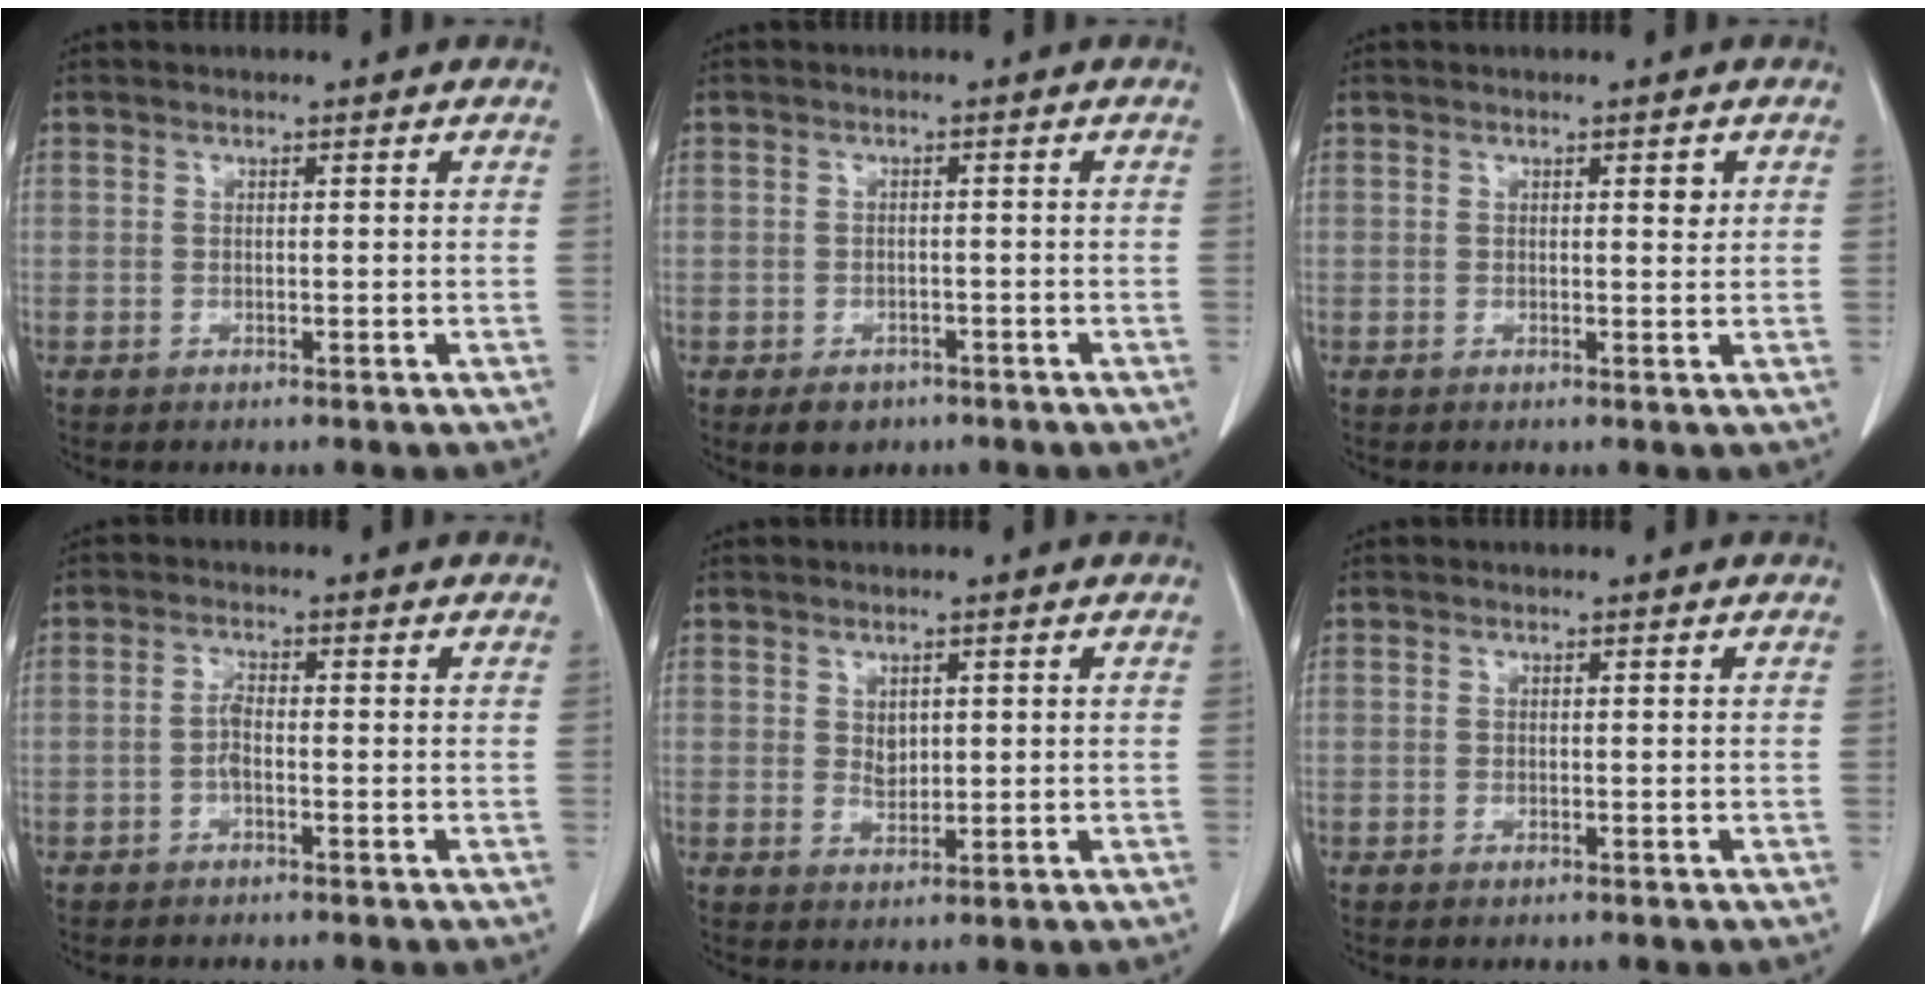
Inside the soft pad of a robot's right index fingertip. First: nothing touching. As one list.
[{"total": 3.3, "force": [-2.0, 2.5, 1.0], "torque": [-0.013, 0.005, -0.019]}, {"total": 1.4, "force": [0.6, 0.5, 1.1], "torque": [-0.016, 0.000, 0.008]}, {"total": 2.0, "force": [-0.7, 0.6, 1.8], "torque": [-0.034, 0.003, -0.014]}, {"total": 2.3, "force": [0.7, 1.6, 1.6], "torque": [-0.028, -0.003, 0.016]}, {"total": 0.0}]